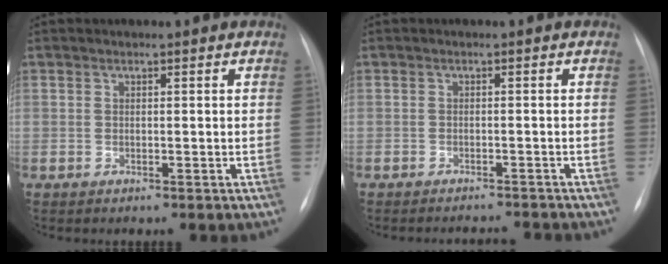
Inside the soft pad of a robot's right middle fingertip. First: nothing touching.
{"total": 3.7, "force": [-3.6, -0.3, -0.3], "torque": [0.008, -0.002, -0.049]}